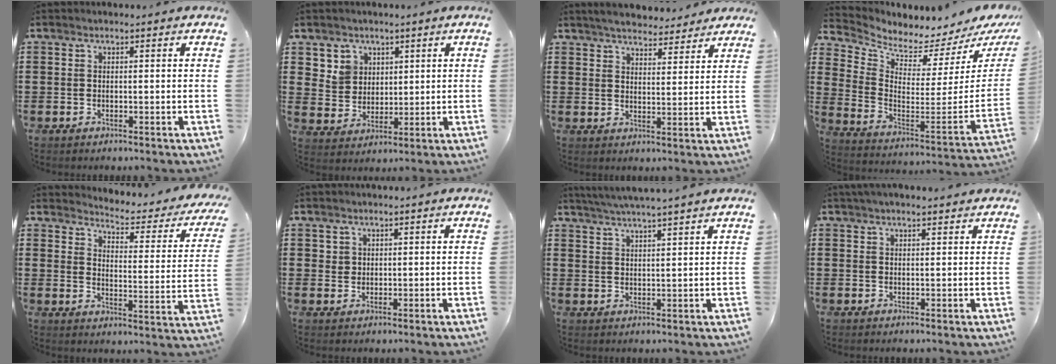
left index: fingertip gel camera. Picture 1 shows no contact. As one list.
[{"total": 4.5, "force": [2.5, 3.7, -0.2], "torque": [-0.011, 0.004, 0.046]}, {"total": 4.8, "force": [4.7, 0.4, 1.1], "torque": [-0.038, -0.017, 0.084]}, {"total": 3.1, "force": [3.1, 0.1, 0.7], "torque": [-0.039, -0.057, 0.046]}, {"total": 3.2, "force": [3.0, 0.0, 1.1], "torque": [-0.035, -0.032, 0.040]}, {"total": 1.6, "force": [1.2, 1.1, 0.1], "torque": [-0.006, 0.003, 0.024]}, {"total": 3.8, "force": [3.5, -1.0, 0.9], "torque": [-0.029, -0.014, 0.062]}, {"total": 2.1, "force": [1.9, 0.3, 0.9], "torque": [-0.020, 0.005, 0.036]}]